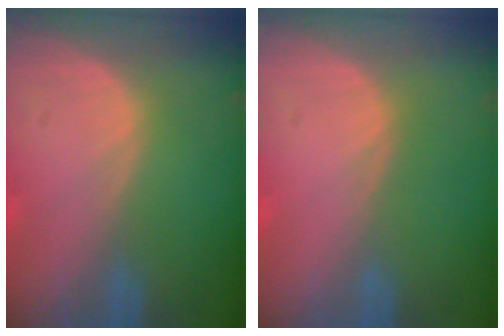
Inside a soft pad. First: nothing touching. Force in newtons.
{"total": 0.0}